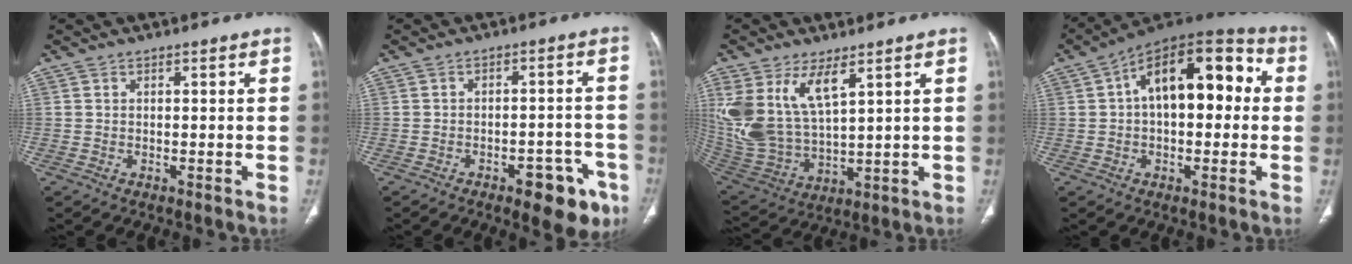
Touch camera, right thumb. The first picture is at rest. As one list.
[{"total": 10.1, "force": [-5.3, 4.6, 7.2], "torque": [-0.059, 0.030, -0.062]}, {"total": 15.8, "force": [7.2, 7.5, 12.0], "torque": [-0.249, -0.029, 0.164]}, {"total": 18.1, "force": [2.7, 9.7, 15.0], "torque": [-0.193, 0.050, 0.032]}]